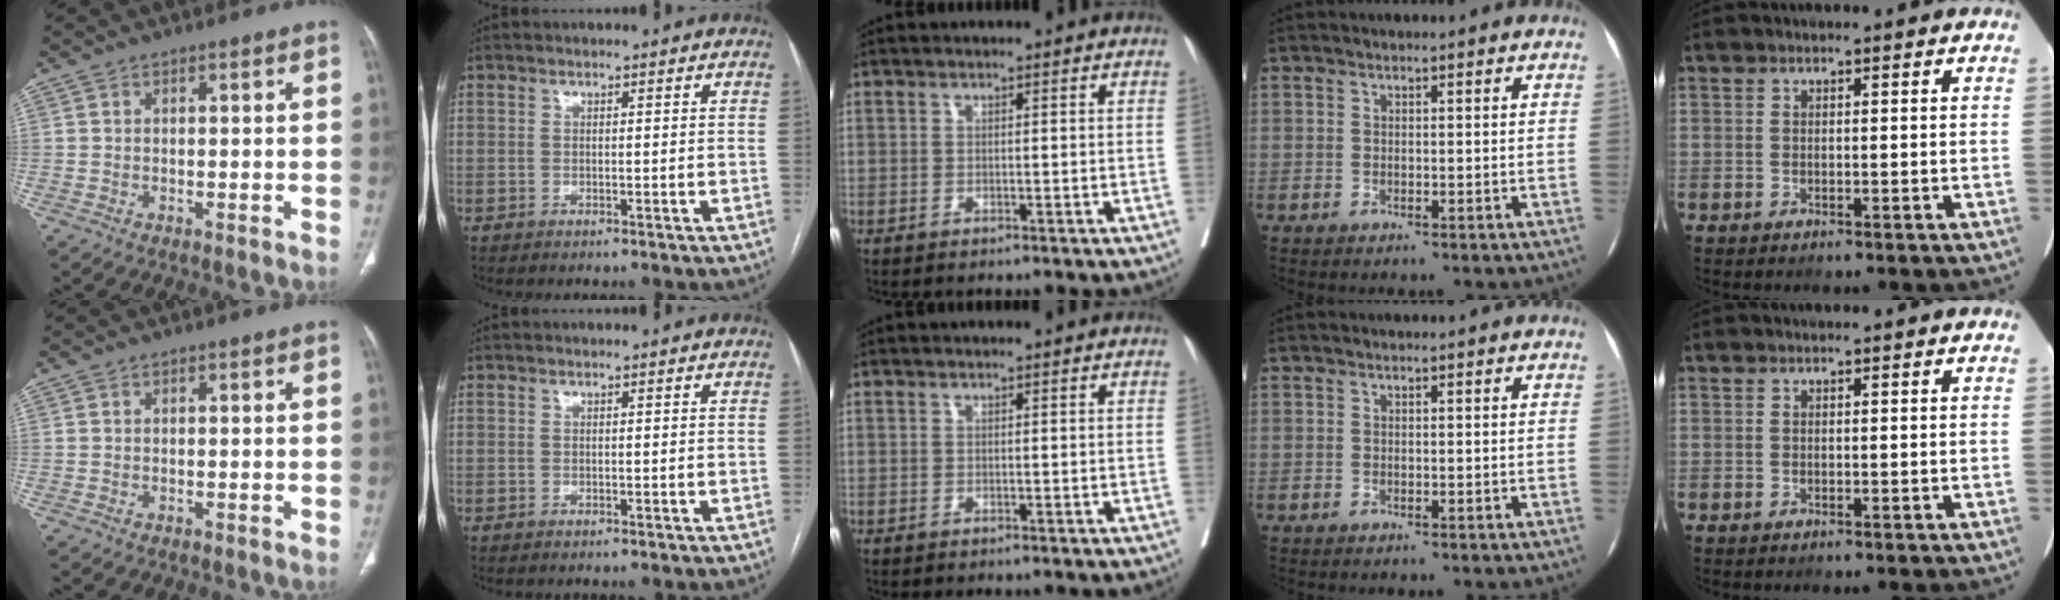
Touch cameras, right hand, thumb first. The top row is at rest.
{}